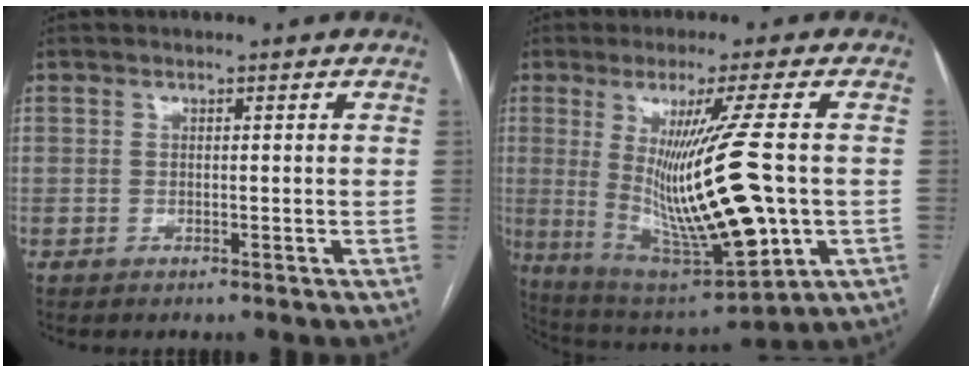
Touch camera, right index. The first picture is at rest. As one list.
[{"total": 18.9, "force": [-0.3, 1.4, 18.8], "torque": [-0.355, -0.026, 0.010]}]